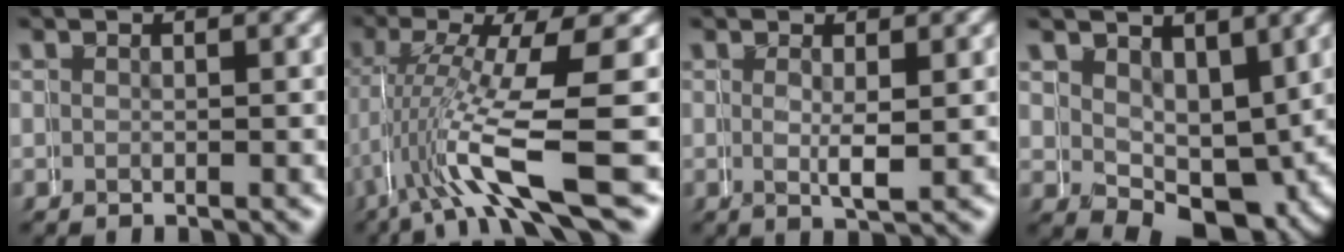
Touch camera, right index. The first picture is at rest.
{"total": 6.2, "force": [-0.6, 1.3, 6.0], "torque": [-0.119, -0.011, -0.003]}
{"total": 1.3, "force": [1.0, -0.3, 0.8], "torque": [-0.004, -0.001, 0.018]}
{"total": 4.0, "force": [1.6, 3.0, 2.2], "torque": [-0.036, -0.027, 0.035]}